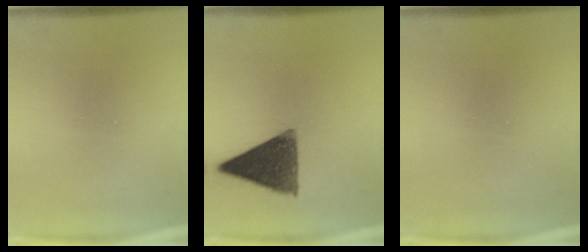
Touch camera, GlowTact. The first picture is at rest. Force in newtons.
{"total": 12.4}
{"total": 0.0}